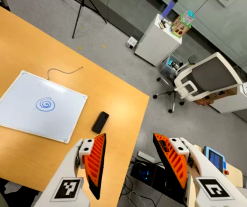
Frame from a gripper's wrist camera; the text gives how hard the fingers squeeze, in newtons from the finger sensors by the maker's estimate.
{"total": 0.0}